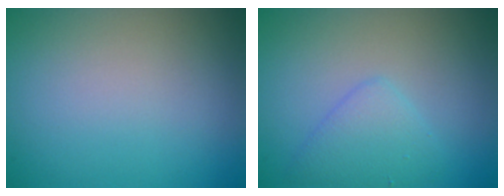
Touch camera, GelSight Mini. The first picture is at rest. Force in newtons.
{"total": 2.6, "press": 2.6, "slide": 0.1}